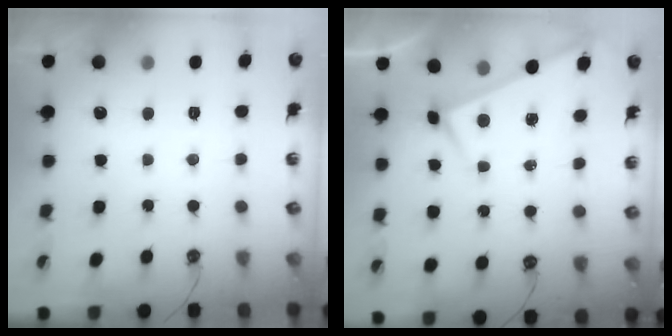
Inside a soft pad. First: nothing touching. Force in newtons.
{"total": 2.9, "press": 2.9, "slide": 0.3}